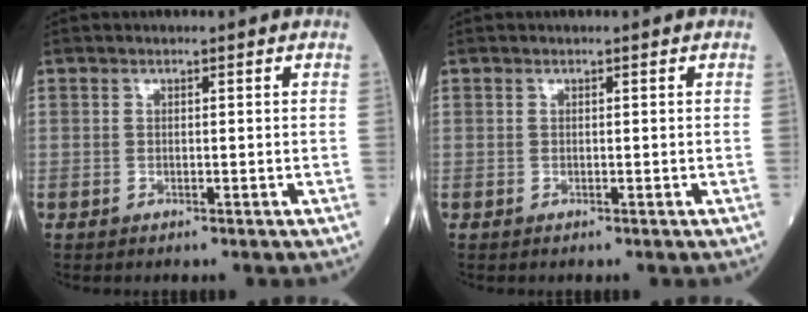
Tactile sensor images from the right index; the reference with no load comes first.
{"total": 0.0}